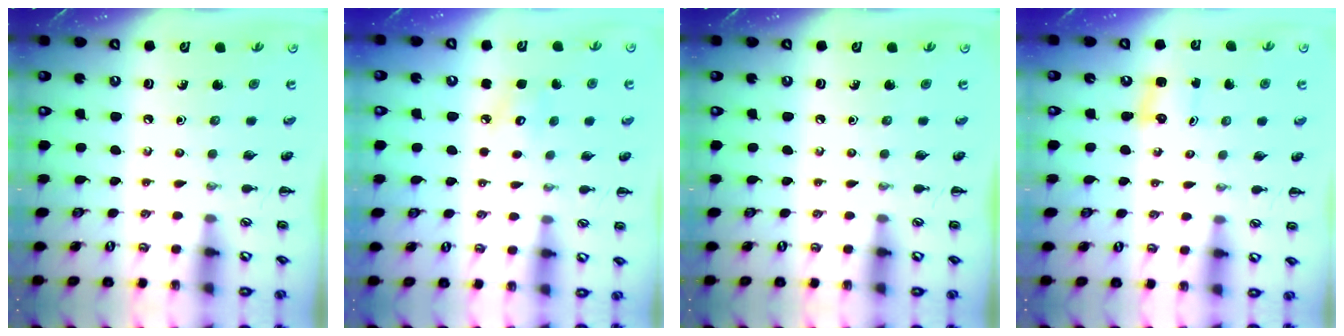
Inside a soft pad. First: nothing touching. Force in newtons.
{"total": 4.4, "press": 4.3, "slide": 1.1}
{"total": 0.0}
{"total": 1.8, "press": 1.7, "slide": 0.6}